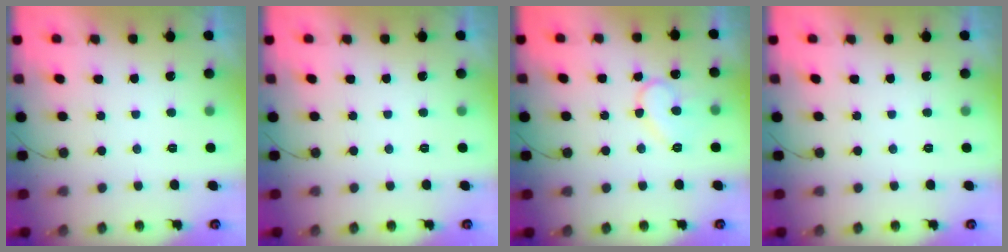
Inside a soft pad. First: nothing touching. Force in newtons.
{"total": 0.0}
{"total": 10.5, "press": 10.5, "slide": 1.0}
{"total": 0.0}